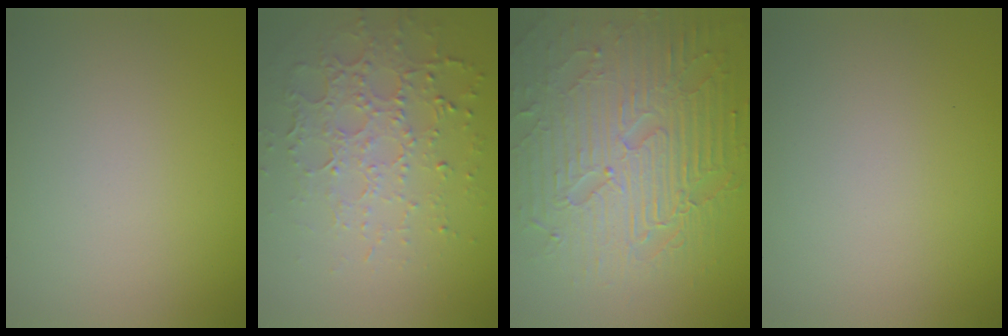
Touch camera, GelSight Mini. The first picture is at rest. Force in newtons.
{"total": 4.9, "press": 3.4, "slide": 3.5}
{"total": 8.8, "press": 6.3, "slide": 6.1}
{"total": 0.0}